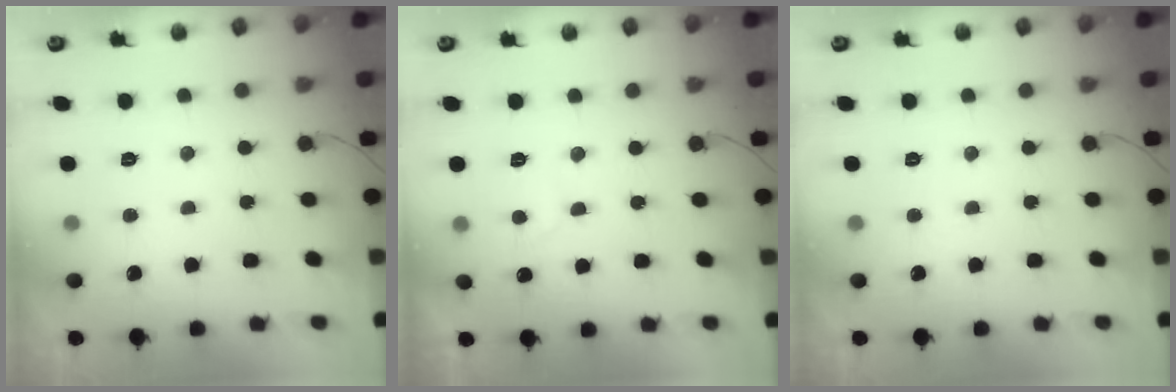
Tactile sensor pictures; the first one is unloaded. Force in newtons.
{"total": 2.0, "press": 1.9, "slide": 0.6}
{"total": 0.0}